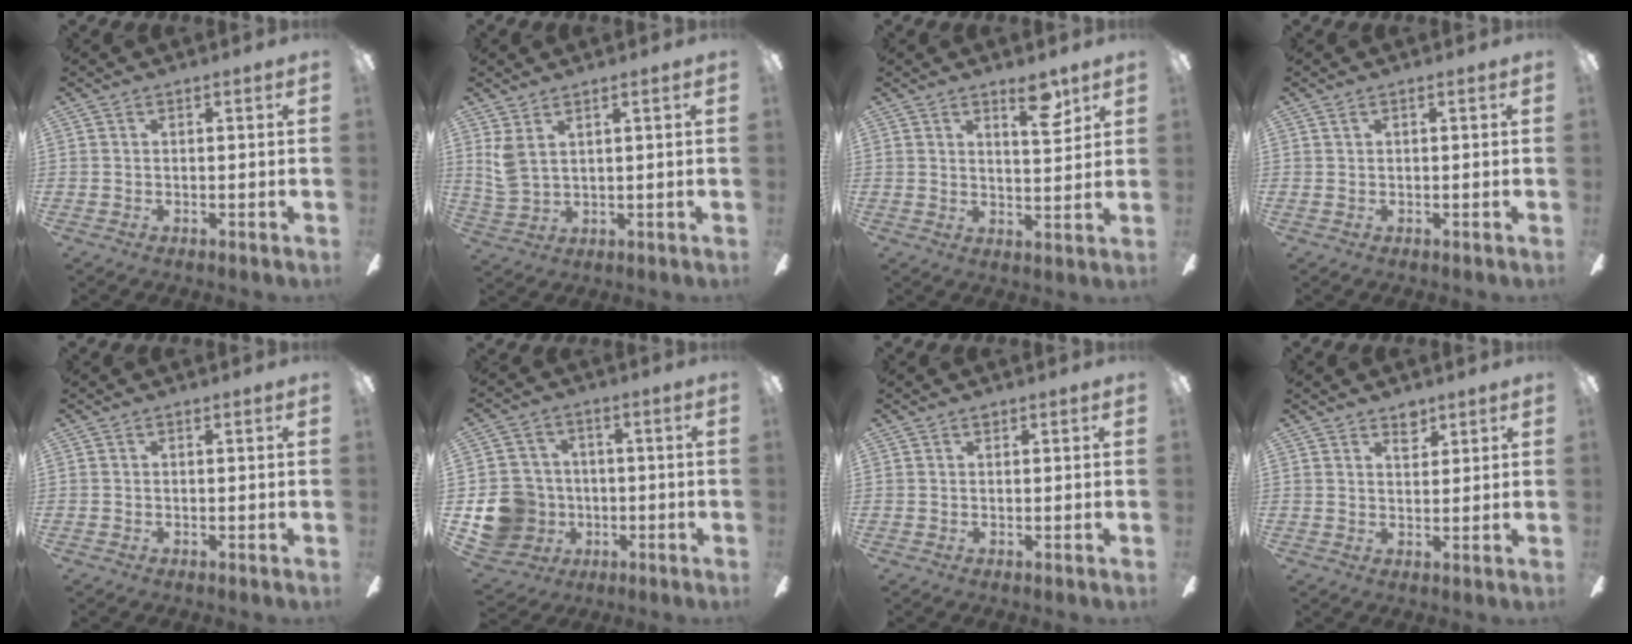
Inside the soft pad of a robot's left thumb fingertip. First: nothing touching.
{"total": 4.9, "force": [2.4, 2.0, 3.7], "torque": [-0.090, -0.007, 0.042]}
{"total": 7.0, "force": [4.6, 2.2, 4.8], "torque": [-0.057, -0.019, 0.070]}
{"total": 0.9, "force": [0.2, 0.2, 0.9], "torque": [-0.017, 0.001, 0.004]}
{"total": 0.0}
{"total": 12.4, "force": [-2.9, 11.5, 3.8], "torque": [-0.101, 0.025, -0.043]}
{"total": 0.5, "force": [0.3, 0.3, 0.2], "torque": [-0.004, 0.002, 0.006]}
{"total": 3.7, "force": [2.8, 1.9, 1.3], "torque": [0.002, -0.016, 0.047]}